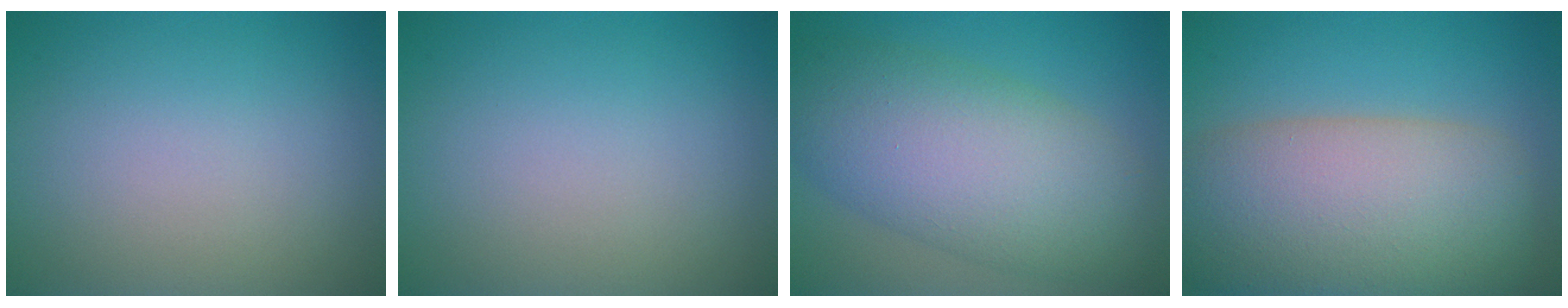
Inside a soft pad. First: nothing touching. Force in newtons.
{"total": 0.0}
{"total": 10.0, "press": 10.0, "slide": 0.1}
{"total": 12.2, "press": 12.1, "slide": 0.7}